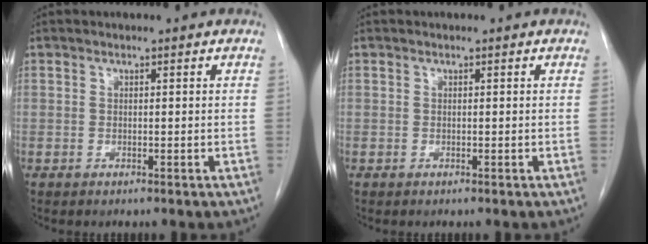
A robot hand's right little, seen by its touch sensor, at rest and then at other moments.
{"total": 0.0}